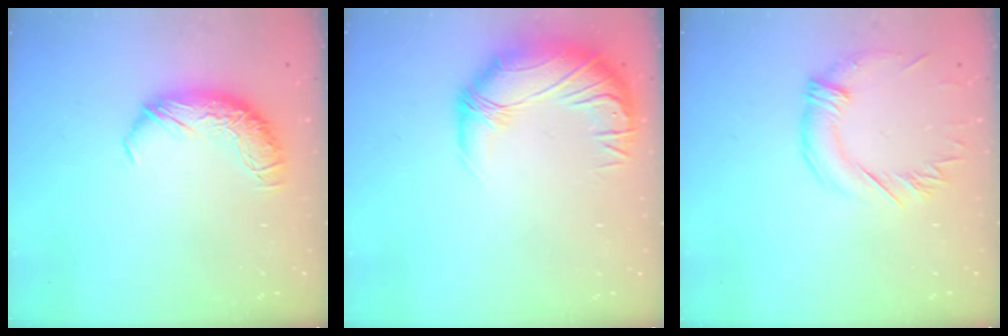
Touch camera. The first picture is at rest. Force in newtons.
{"total": 3.2, "press": 0.9, "slide": 3.0}
{"total": 1.3, "press": 0.3, "slide": 1.3}